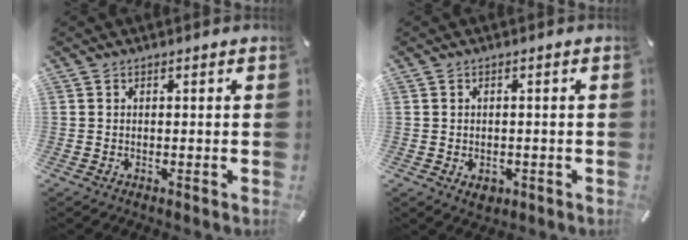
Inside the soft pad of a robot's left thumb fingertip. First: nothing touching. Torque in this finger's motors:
{"motor_torque": [0.01, 0.04, 0.14, 0.16, 0.01]}